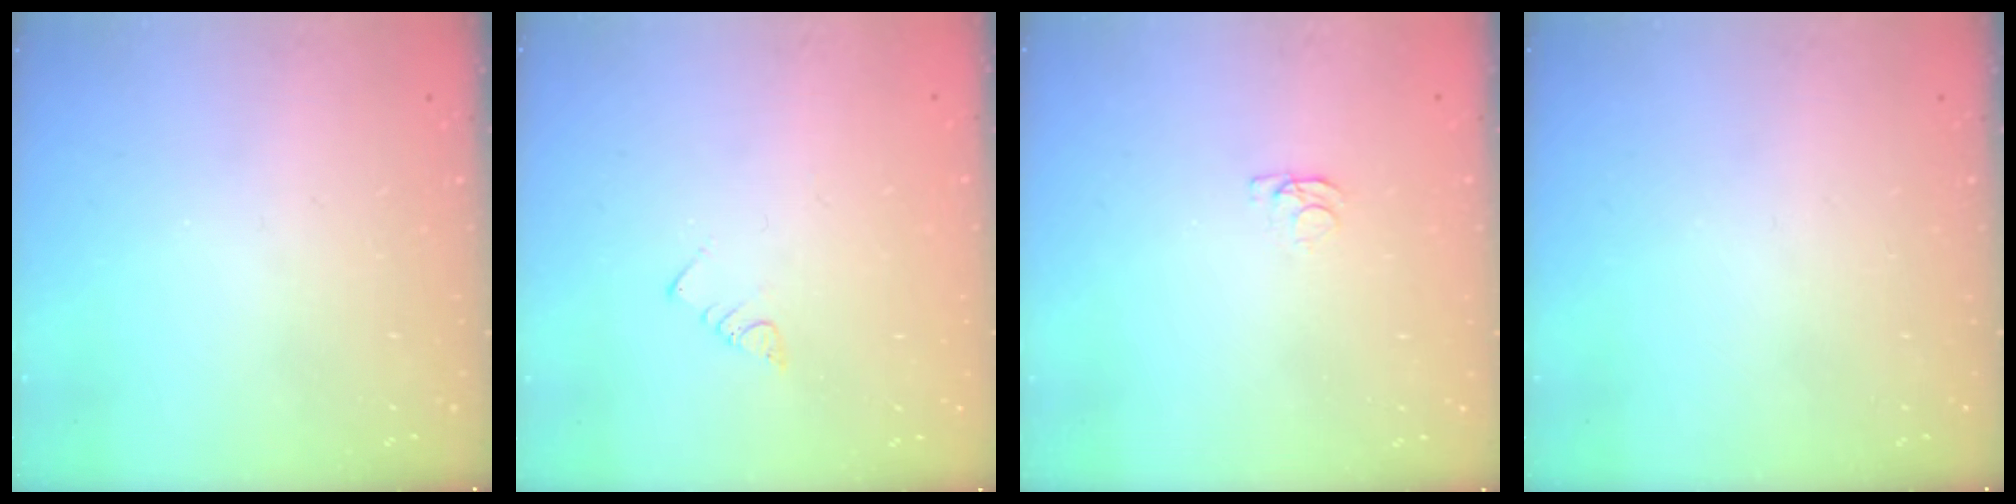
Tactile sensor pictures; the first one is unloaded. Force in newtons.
{"total": 3.0, "press": 3.0, "slide": 0.2}
{"total": 1.2, "press": 1.1, "slide": 0.3}
{"total": 0.0}